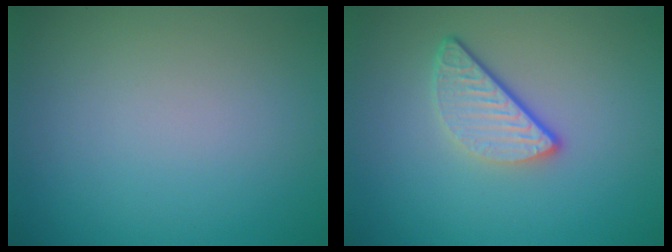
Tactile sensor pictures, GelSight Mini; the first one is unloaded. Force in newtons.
{"total": 3.3, "press": 2.6, "slide": 2.1}